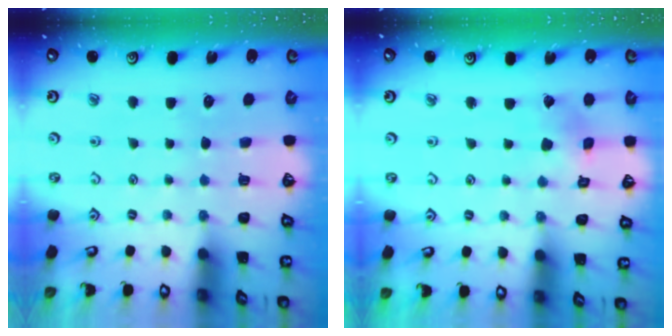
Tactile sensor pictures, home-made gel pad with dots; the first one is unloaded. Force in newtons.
{"total": 2.9, "press": 2.9, "slide": 0.2}